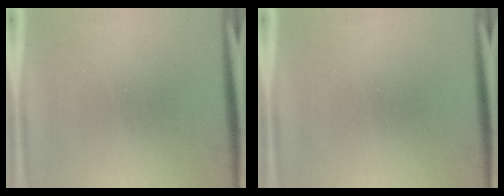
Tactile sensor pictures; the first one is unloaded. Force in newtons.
{"total": 0.0}